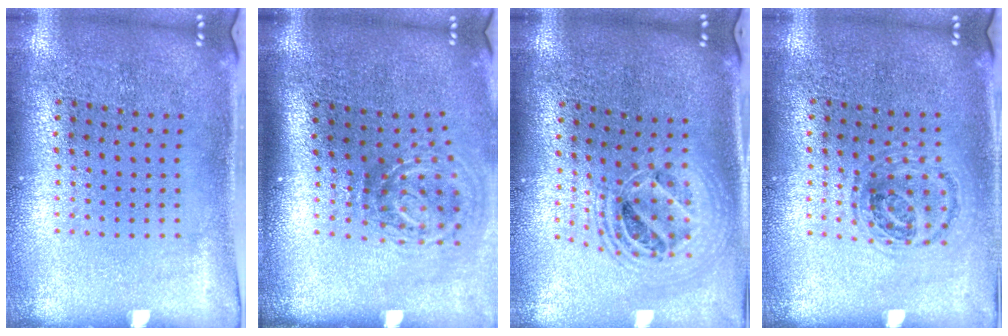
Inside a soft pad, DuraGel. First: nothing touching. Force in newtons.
{"total": 2.0, "press": 1.3, "slide": 1.6}
{"total": 2.1, "press": 1.7, "slide": 1.2}
{"total": 0.9, "press": 0.9, "slide": 0.3}